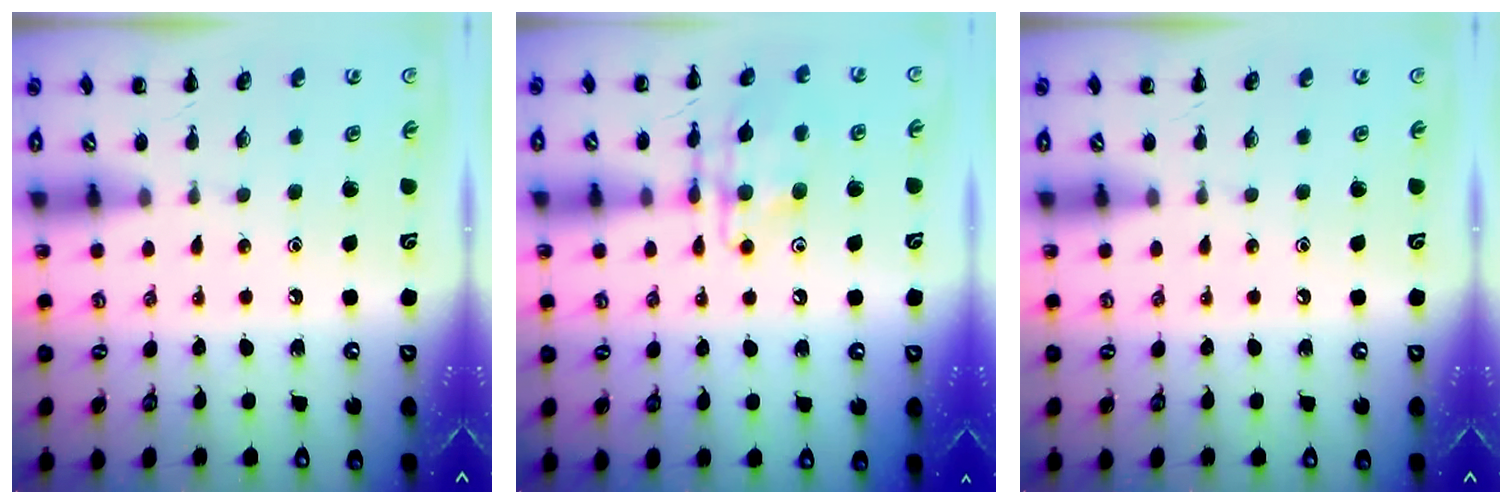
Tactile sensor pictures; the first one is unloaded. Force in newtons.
{"total": 13.5, "press": 13.4, "slide": 1.8}
{"total": 0.0}